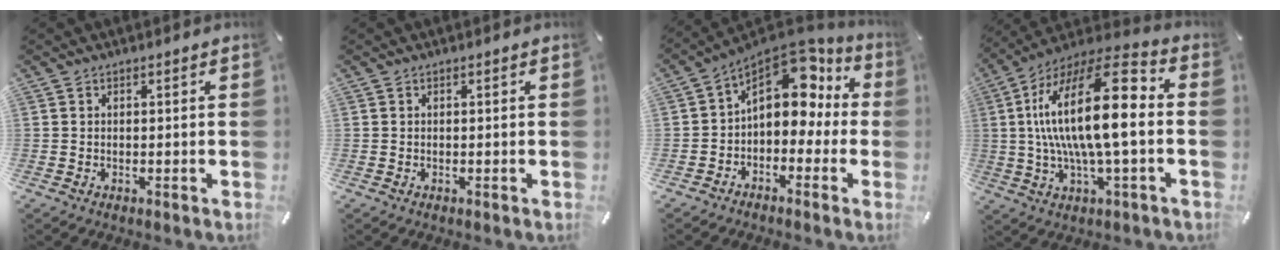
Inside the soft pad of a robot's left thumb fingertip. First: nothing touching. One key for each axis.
{"total": 0.0}
{"total": 13.2, "fx": 4.3, "fy": 8.9, "fz": 8.8, "tx": -0.129, "ty": -0.032, "tz": 0.073}
{"total": 23.7, "fx": 2.4, "fy": 8.0, "fz": 22.2, "tx": -0.435, "ty": -0.015, "tz": 0.027}